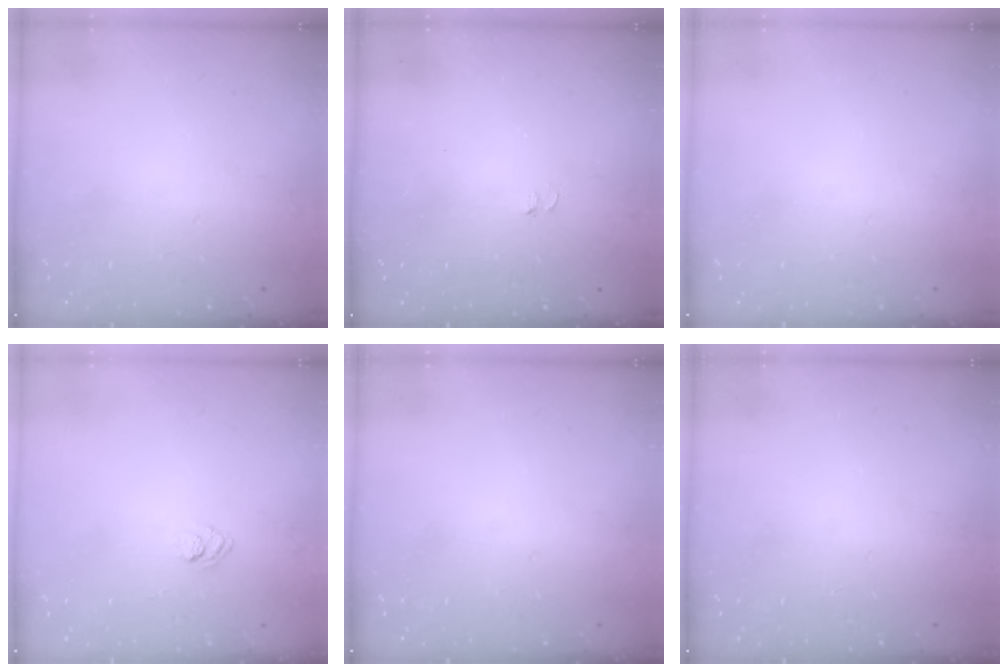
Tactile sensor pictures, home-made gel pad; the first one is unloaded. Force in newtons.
{"total": 3.3, "press": 3.2, "slide": 0.7}
{"total": 0.0}
{"total": 3.3, "press": 3.1, "slide": 1.1}
{"total": 0.0}
{"total": 0.0}